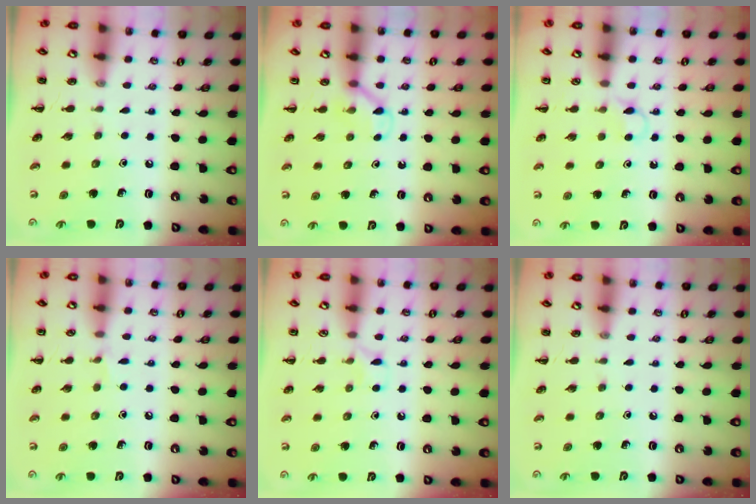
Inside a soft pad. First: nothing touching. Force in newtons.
{"total": 4.5, "press": 4.2, "slide": 1.5}
{"total": 2.8, "press": 2.7, "slide": 0.8}
{"total": 3.7, "press": 3.6, "slide": 1.1}
{"total": 5.6, "press": 5.3, "slide": 1.8}
{"total": 0.0}